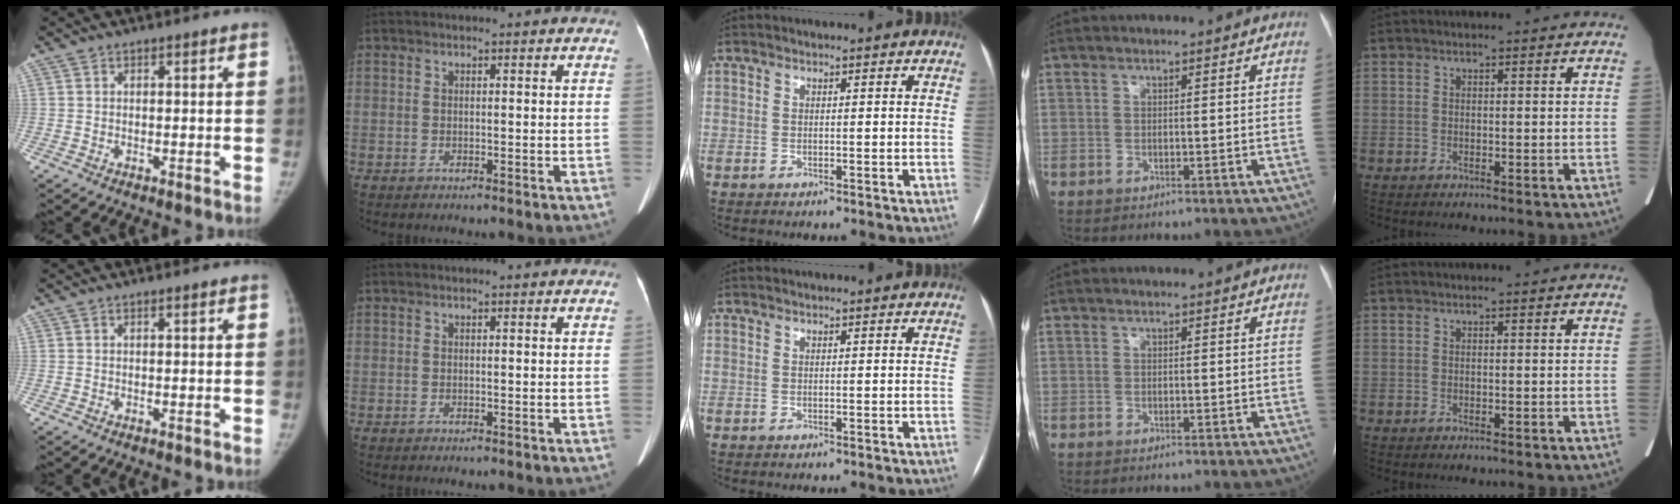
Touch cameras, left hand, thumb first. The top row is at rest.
{}